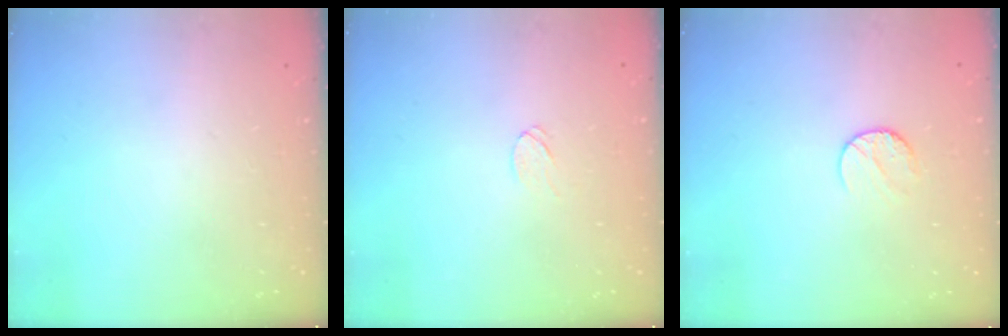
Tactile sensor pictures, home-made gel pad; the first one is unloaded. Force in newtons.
{"total": 3.2, "press": 3.2, "slide": 0.3}
{"total": 5.9, "press": 5.8, "slide": 0.6}